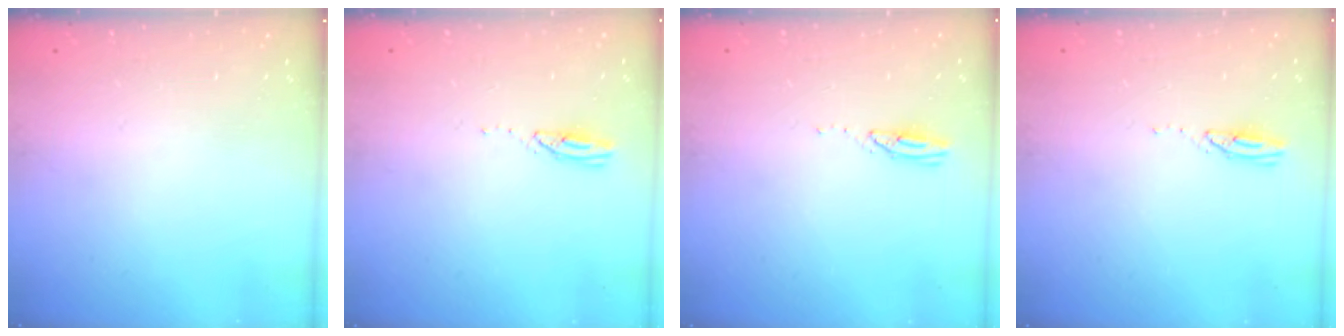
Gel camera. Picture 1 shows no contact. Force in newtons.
{"total": 2.8, "press": 2.8, "slide": 0.4}
{"total": 2.9, "press": 2.9, "slide": 0.2}
{"total": 2.9, "press": 2.9, "slide": 0.2}